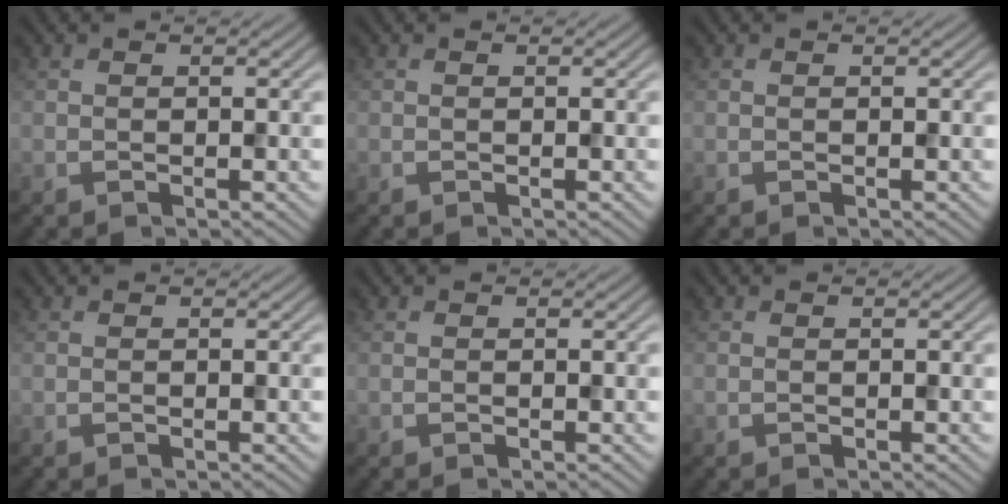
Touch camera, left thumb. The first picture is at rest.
{"total": 0.0}
{"total": 0.0}
{"total": 0.0}
{"total": 0.0}
{"total": 0.0}